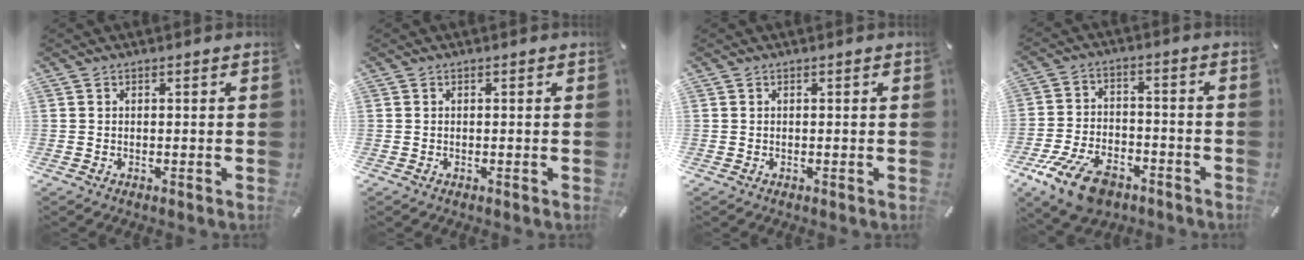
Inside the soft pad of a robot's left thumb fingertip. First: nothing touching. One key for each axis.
{"total": 0.0}
{"total": 0.0}
{"total": 12.4, "fx": -7.7, "fy": 6.7, "fz": 7.1, "tx": -0.137, "ty": 0.044, "tz": -0.137}